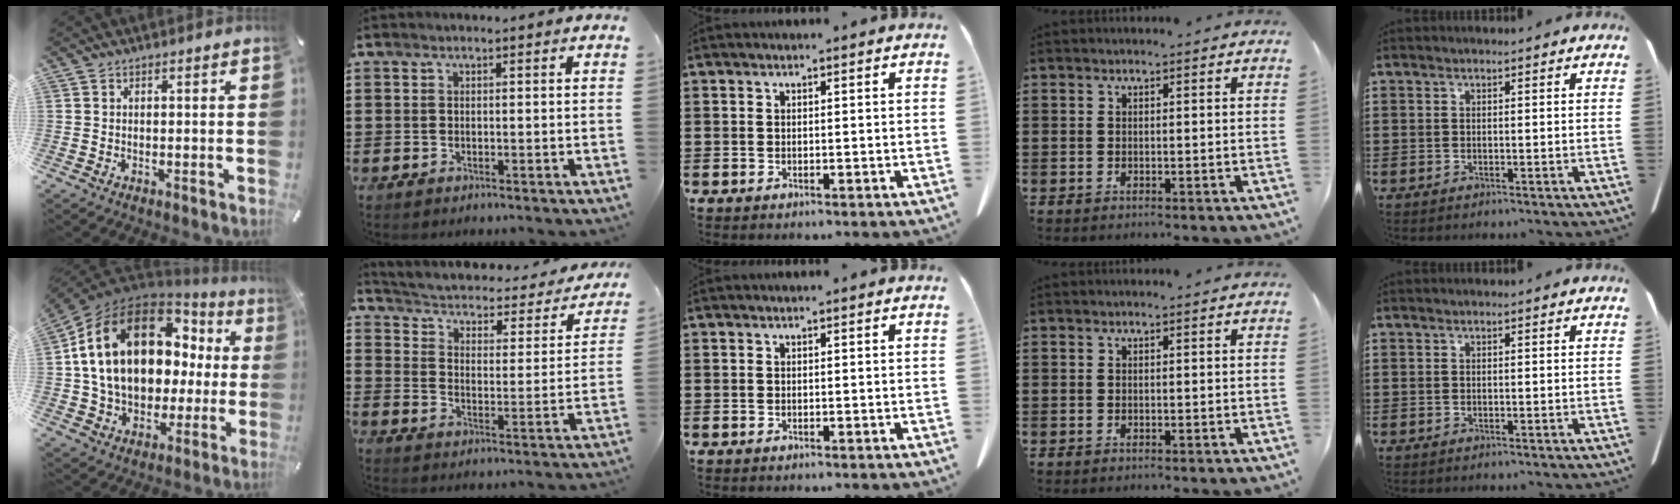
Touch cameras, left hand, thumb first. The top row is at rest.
{"thumb": {"total": 21.9, "force": [5.6, 15.2, 14.7], "torque": [-0.278, -0.018, 0.100]}, "index": {"total": 1.7, "force": [1.0, 0.9, 1.1], "torque": [-0.034, -0.021, 0.003]}}